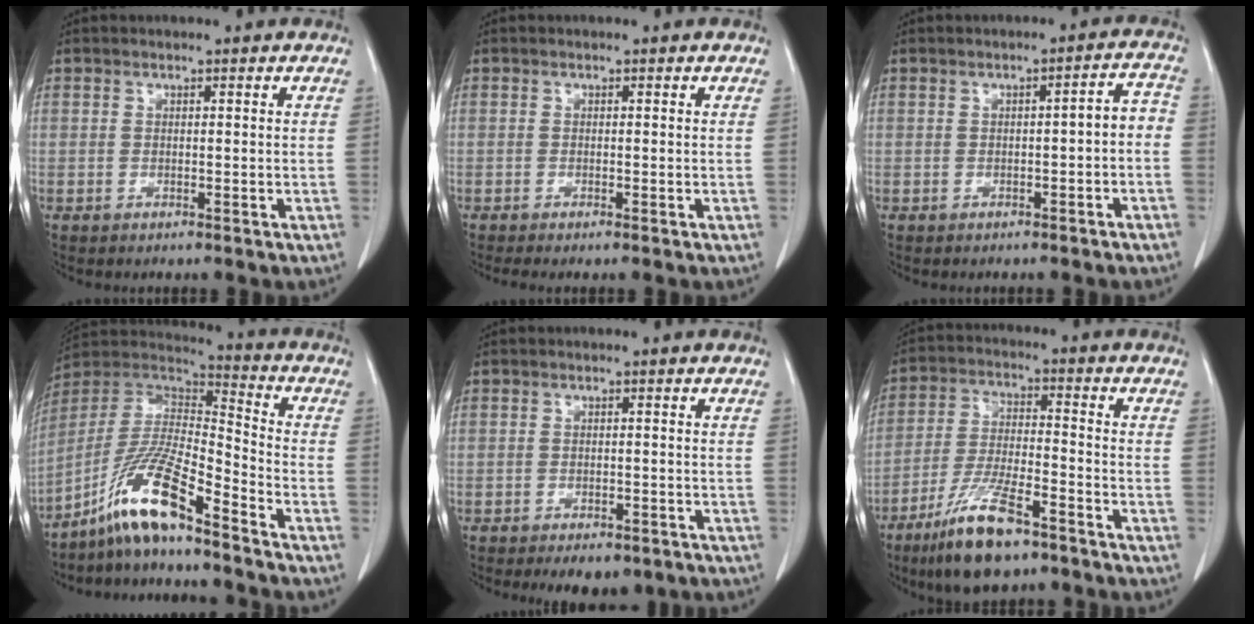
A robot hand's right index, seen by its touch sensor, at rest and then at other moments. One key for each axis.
{"total": 1.2, "fx": -1.0, "fy": -0.1, "fz": 0.7, "tx": -0.015, "ty": -0.003, "tz": -0.016}
{"total": 3.7, "fx": -1.3, "fy": 1.0, "fz": 3.3, "tx": -0.039, "ty": 0.022, "tz": -0.016}
{"total": 13.2, "fx": -9.5, "fy": 0.7, "fz": 9.1, "tx": -0.183, "ty": 0.005, "tz": -0.178}
{"total": 6.5, "fx": -4.9, "fy": 2.9, "fz": 3.1, "tx": -0.032, "ty": -0.001, "tz": -0.057}
{"total": 12.4, "fx": -8.4, "fy": 2.5, "fz": 8.8, "tx": -0.179, "ty": -0.025, "tz": -0.151}